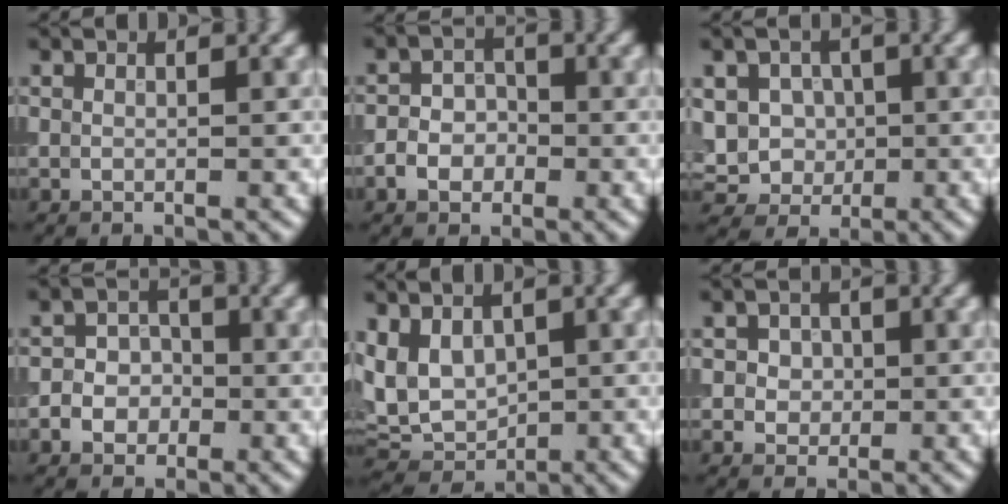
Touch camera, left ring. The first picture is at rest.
{"total": 2.9, "force": [-1.3, 2.2, 1.4], "torque": [-0.010, 0.003, -0.034]}
{"total": 4.0, "force": [0.0, 3.6, 1.7], "torque": [-0.033, 0.001, -0.012]}
{"total": 3.3, "force": [-1.2, 2.8, 1.2], "torque": [0.002, 0.005, -0.039]}
{"total": 4.9, "force": [0.7, 3.5, 3.4], "torque": [-0.076, -0.003, 0.007]}
{"total": 2.2, "force": [0.3, 1.9, 1.1], "torque": [-0.018, 0.004, 0.003]}